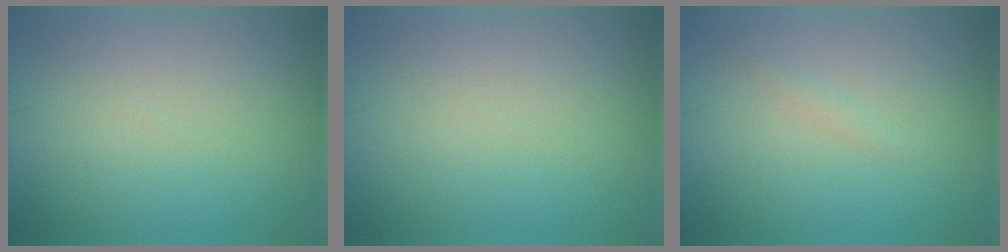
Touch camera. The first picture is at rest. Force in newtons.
{"total": 0.0}
{"total": 0.5, "press": 0.5, "slide": 0.0}